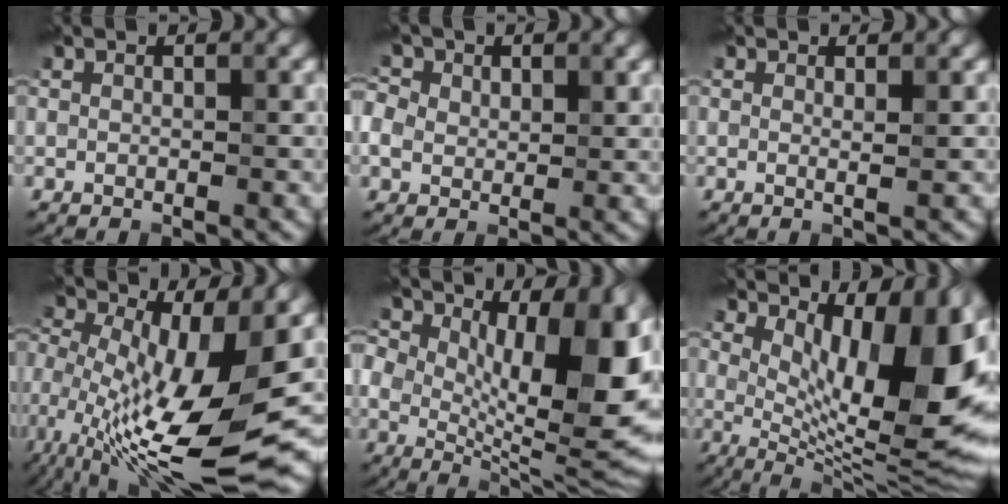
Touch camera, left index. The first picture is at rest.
{"total": 4.2, "force": [1.5, 3.2, 2.2], "torque": [-0.067, 0.019, 0.022]}
{"total": 0.6, "force": [0.1, -0.1, 0.6], "torque": [-0.011, -0.001, 0.002]}
{"total": 13.3, "force": [-2.6, 4.9, 12.1], "torque": [-0.230, -0.012, -0.048]}
{"total": 13.1, "force": [1.8, 6.4, 11.3], "torque": [-0.140, -0.008, 0.030]}
{"total": 12.9, "force": [3.1, 5.1, 11.5], "torque": [-0.136, -0.005, 0.049]}